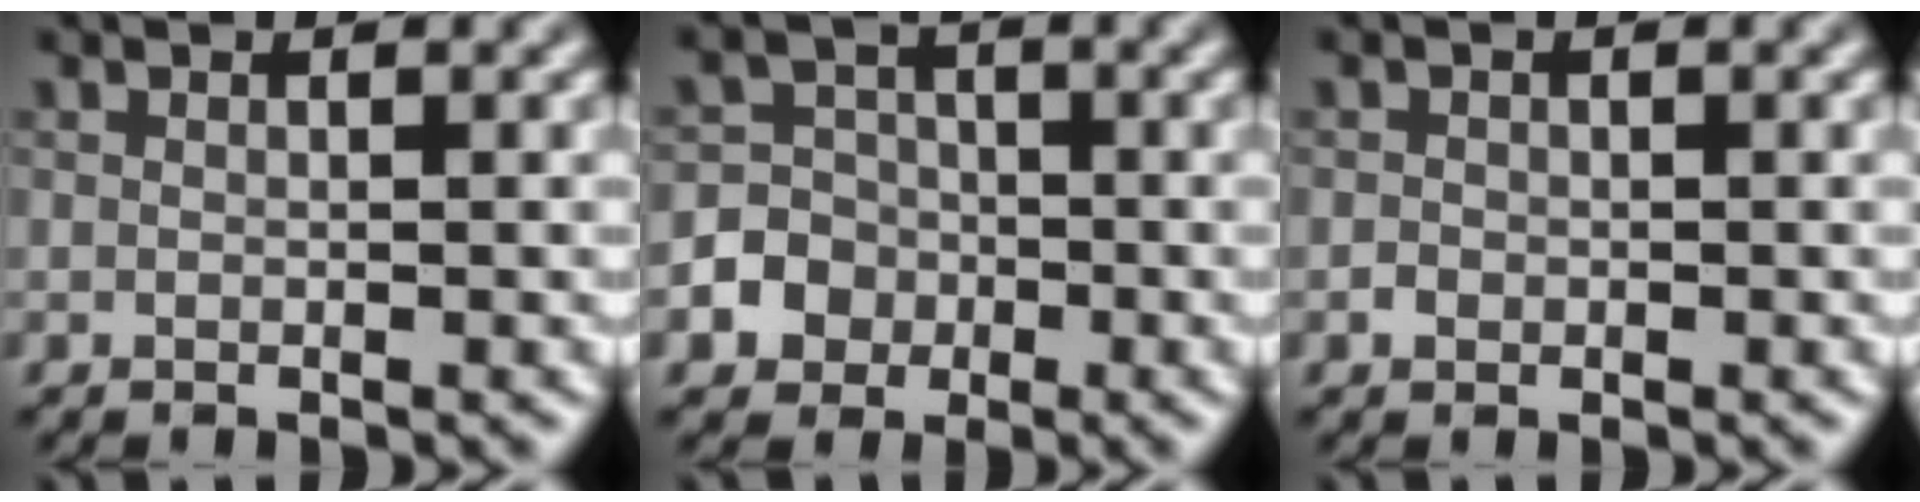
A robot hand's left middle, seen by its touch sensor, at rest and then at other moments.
{"total": 4.9, "force": [-1.9, 4.5, 0.6], "torque": [0.009, 0.002, -0.050]}
{"total": 0.7, "force": [-0.2, 0.6, 0.2], "torque": [-0.001, -0.002, -0.005]}